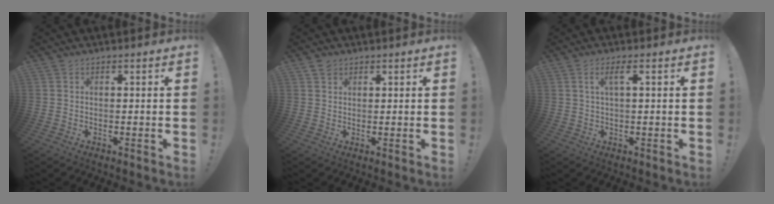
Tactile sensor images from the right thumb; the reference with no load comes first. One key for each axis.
{"total": 1.7, "fx": 1.3, "fy": 1.1, "fz": 0.3, "tx": 0.004, "ty": -0.006, "tz": 0.023}
{"total": 4.3, "fx": 1.8, "fy": 0.6, "fz": 3.9, "tx": -0.078, "ty": 0.004, "tz": 0.029}